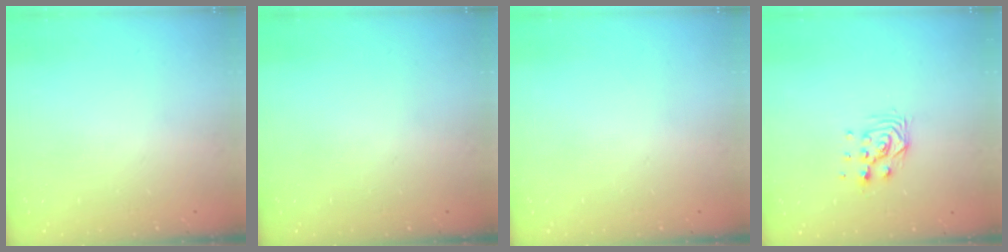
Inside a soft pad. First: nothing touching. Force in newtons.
{"total": 0.0}
{"total": 0.0}
{"total": 7.3, "press": 7.2, "slide": 0.6}